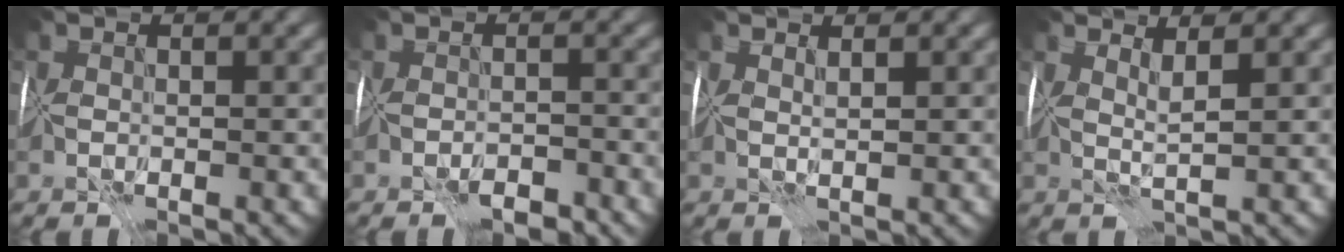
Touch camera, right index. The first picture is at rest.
{"total": 2.0, "force": [-1.8, 0.2, 0.8], "torque": [-0.001, 0.007, -0.025]}
{"total": 1.8, "force": [1.5, -0.9, -0.3], "torque": [0.006, 0.007, 0.035]}
{"total": 2.3, "force": [1.9, -1.2, 0.3], "torque": [-0.005, 0.003, 0.040]}